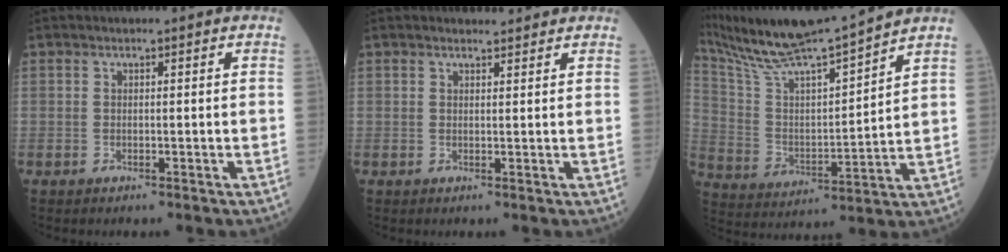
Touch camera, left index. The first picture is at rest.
{"total": 1.7, "force": [1.7, 0.4, 0.1], "torque": [-0.008, 0.003, 0.025]}
{"total": 17.4, "force": [15.8, -0.7, 7.2], "torque": [-0.146, 0.000, 0.281]}